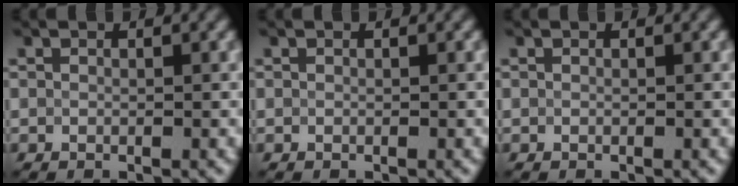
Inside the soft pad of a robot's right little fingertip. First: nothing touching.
{"total": 0.0}
{"total": 0.0}